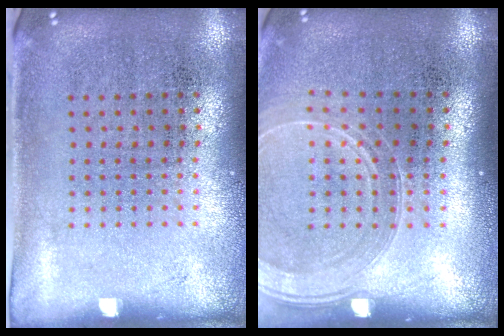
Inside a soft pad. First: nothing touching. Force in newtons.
{"total": 1.6, "press": 1.5, "slide": 0.7}